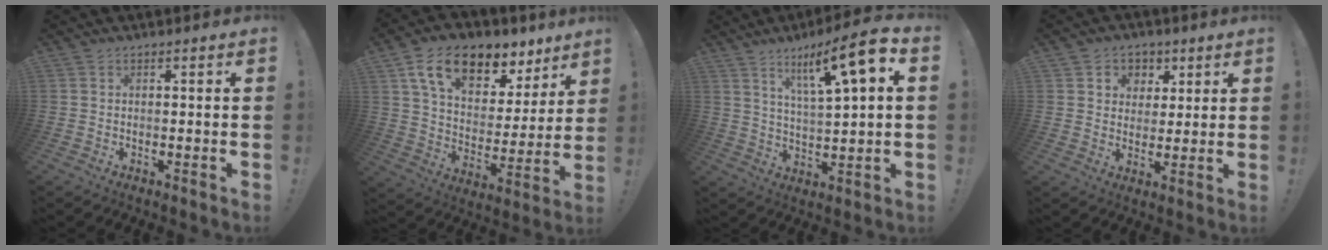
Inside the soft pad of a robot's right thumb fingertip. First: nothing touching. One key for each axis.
{"total": 17.3, "fx": 10.8, "fy": 9.3, "fz": 9.8, "tx": -0.158, "ty": -0.056, "tz": 0.193}
{"total": 13.7, "fx": 6.5, "fy": 1.9, "fz": 11.9, "tx": -0.189, "ty": -0.034, "tz": 0.092}
{"total": 6.5, "fx": 2.3, "fy": 6.0, "fz": 0.6, "tx": -0.004, "ty": -0.014, "tz": 0.046}